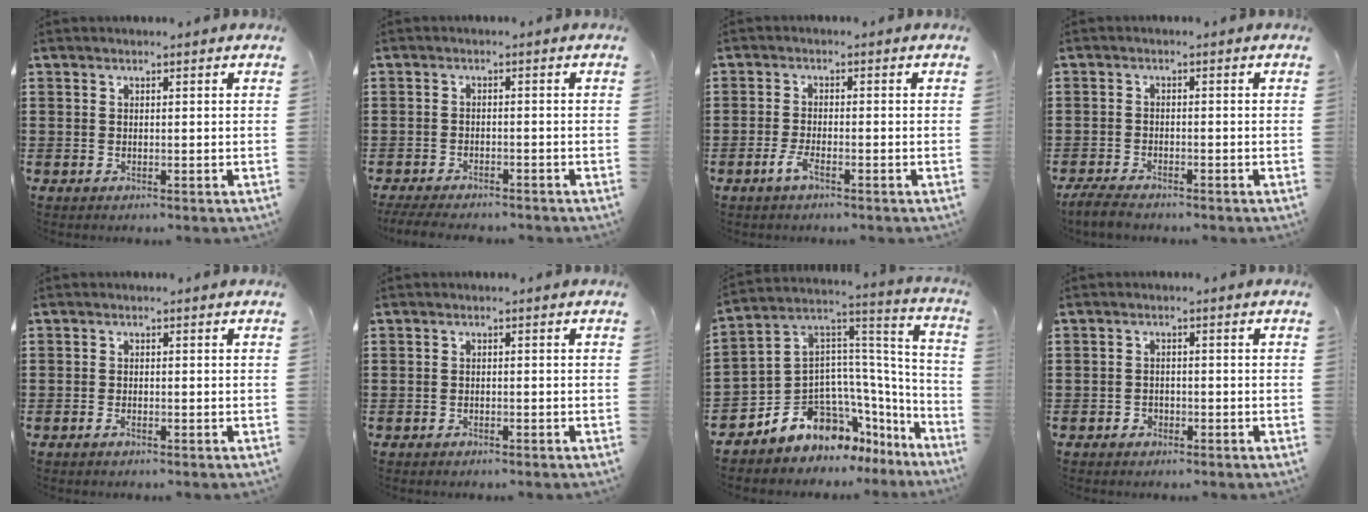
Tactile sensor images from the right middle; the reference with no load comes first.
{"total": 2.5, "force": [-2.5, 0.4, 0.4], "torque": [-0.017, -0.002, -0.054]}
{"total": 2.7, "force": [-1.5, 0.6, 2.1], "torque": [-0.050, -0.004, -0.033]}
{"total": 2.7, "force": [-2.5, 0.6, 0.9], "torque": [-0.031, 0.000, -0.055]}
{"total": 0.9, "force": [-0.6, 0.3, 0.5], "torque": [-0.012, -0.005, -0.011]}
{"total": 0.8, "force": [-0.7, 0.3, 0.1], "torque": [-0.002, 0.001, -0.015]}
{"total": 7.7, "force": [-5.5, 5.0, 1.9], "torque": [-0.059, -0.014, -0.106]}
{"total": 1.3, "force": [-0.9, 0.9, 0.1], "torque": [-0.005, 0.002, -0.022]}